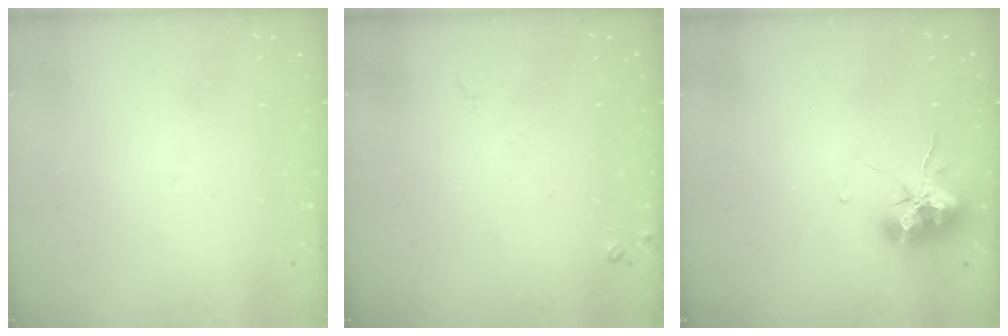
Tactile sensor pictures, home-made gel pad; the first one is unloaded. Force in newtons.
{"total": 3.5, "press": 3.4, "slide": 0.6}
{"total": 13.8, "press": 13.7, "slide": 1.3}